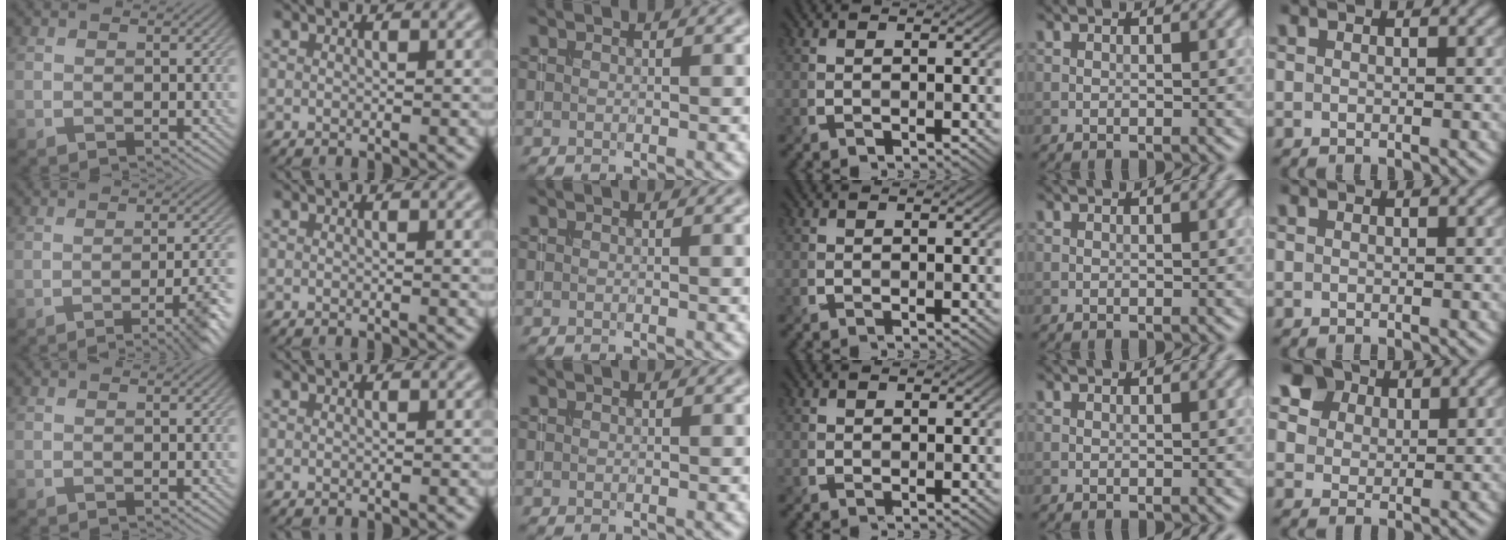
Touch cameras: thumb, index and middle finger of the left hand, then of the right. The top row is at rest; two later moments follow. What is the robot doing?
{"motion": "insert", "object": "backpack"}